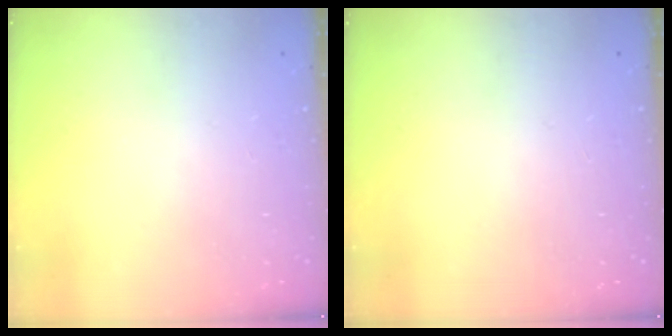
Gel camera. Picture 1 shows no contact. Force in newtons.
{"total": 0.0}